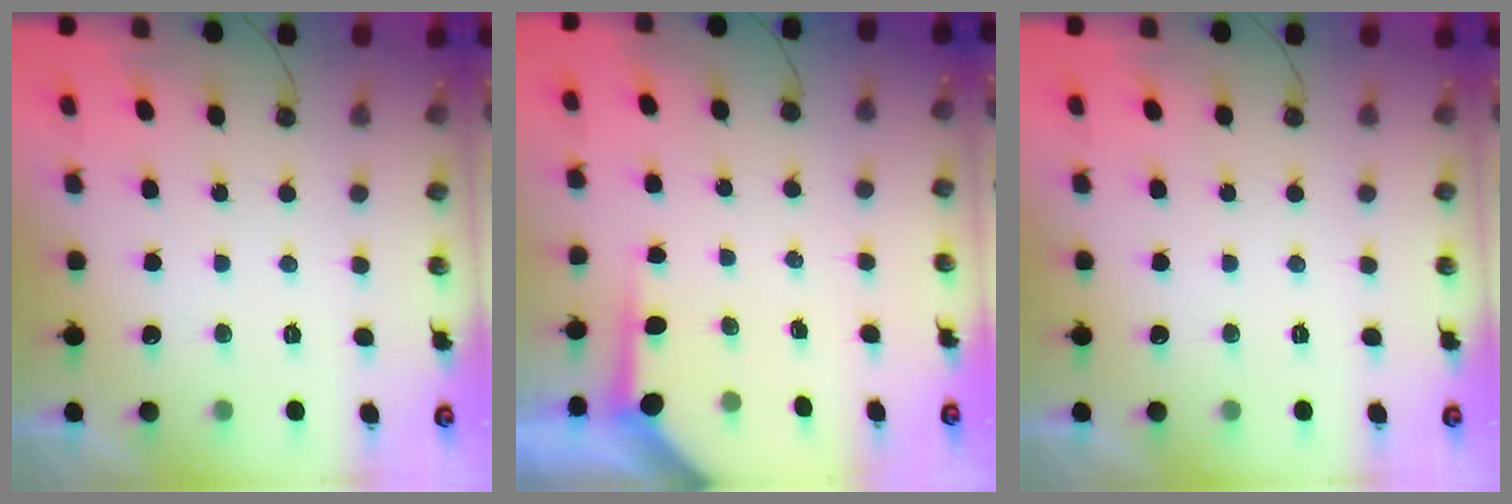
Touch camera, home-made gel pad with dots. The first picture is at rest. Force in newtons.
{"total": 3.9, "press": 3.9, "slide": 0.4}
{"total": 0.0}